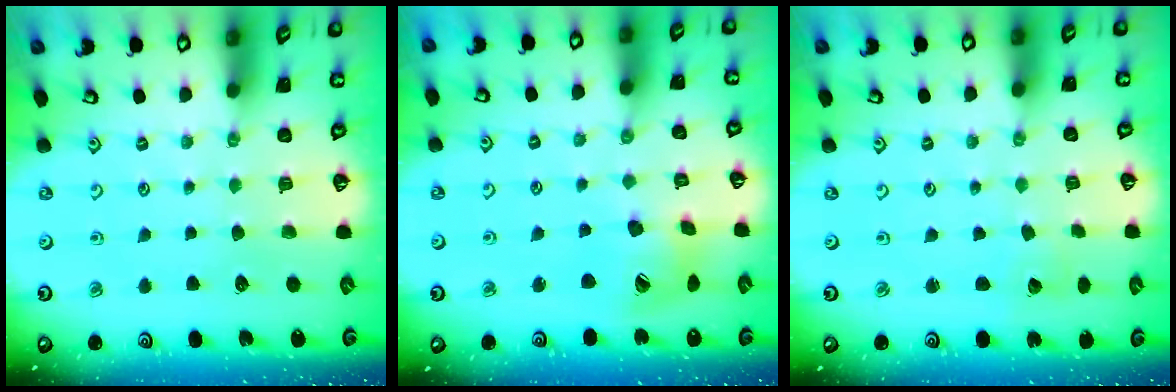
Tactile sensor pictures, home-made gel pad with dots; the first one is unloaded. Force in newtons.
{"total": 15.3, "press": 15.1, "slide": 2.1}
{"total": 1.6, "press": 1.6, "slide": 0.2}